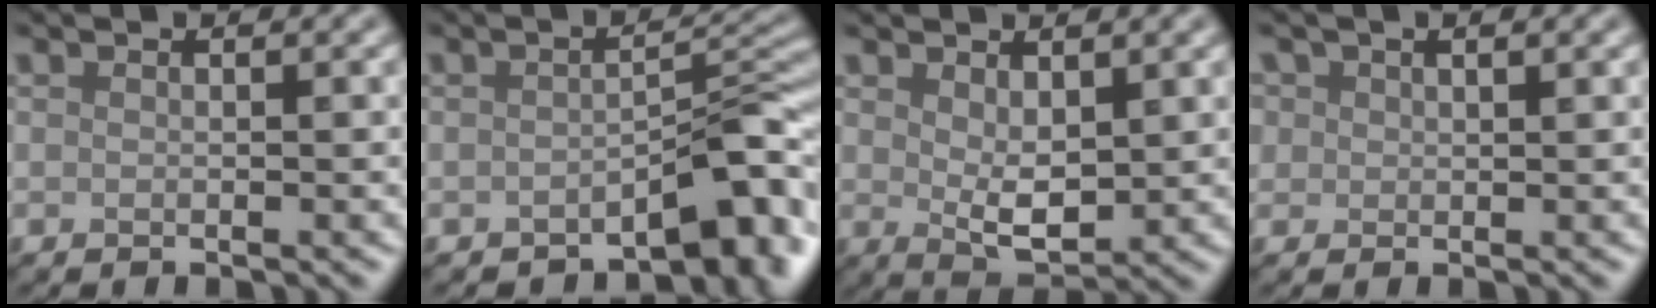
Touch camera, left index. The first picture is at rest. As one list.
[{"total": 5.4, "force": [-3.2, 2.0, 3.9], "torque": [-0.033, 0.011, -0.048]}, {"total": 3.3, "force": [1.1, 1.7, 2.6], "torque": [-0.052, -0.006, 0.026]}, {"total": 1.8, "force": [1.0, 1.4, 0.7], "torque": [-0.011, 0.002, 0.017]}]